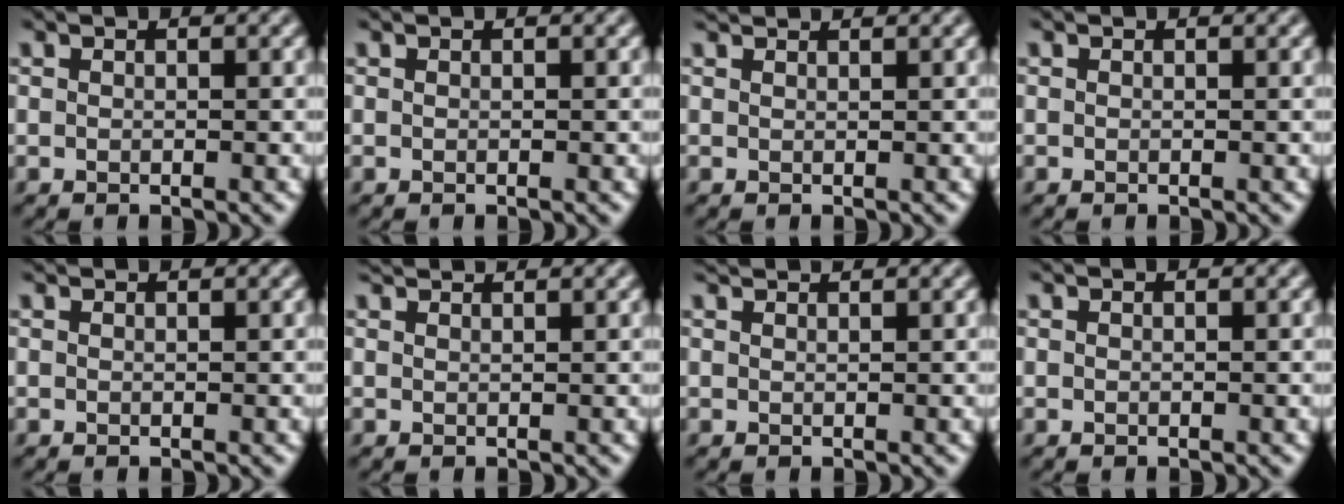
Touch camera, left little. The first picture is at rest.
{"total": 0.0}
{"total": 1.3, "force": [1.2, 0.1, 0.1], "torque": [-0.010, 0.010, 0.024]}
{"total": 0.0}
{"total": 0.5, "force": [0.5, 0.1, 0.0], "torque": [-0.004, 0.004, 0.010]}
{"total": 1.6, "force": [1.6, 0.1, 0.2], "torque": [-0.010, 0.012, 0.028]}
{"total": 1.2, "force": [1.2, 0.1, 0.1], "torque": [-0.009, 0.011, 0.024]}
{"total": 0.0}